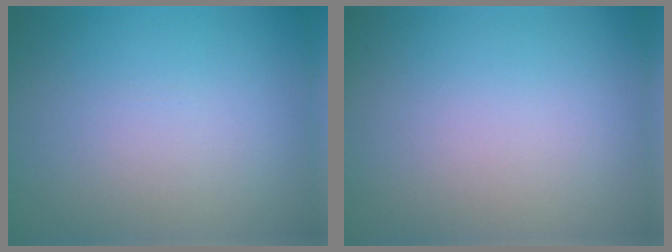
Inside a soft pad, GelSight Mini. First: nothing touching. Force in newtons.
{"total": 0.0}